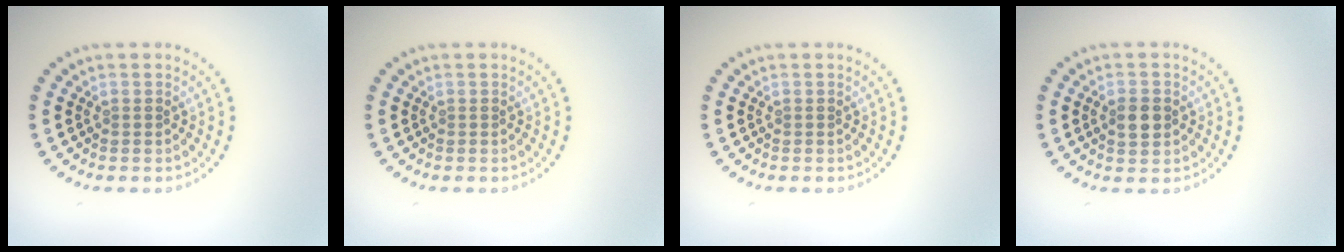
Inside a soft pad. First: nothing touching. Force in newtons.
{"total": 0.0}
{"total": 0.0}
{"total": 2.7, "press": 2.7, "slide": 0.1}